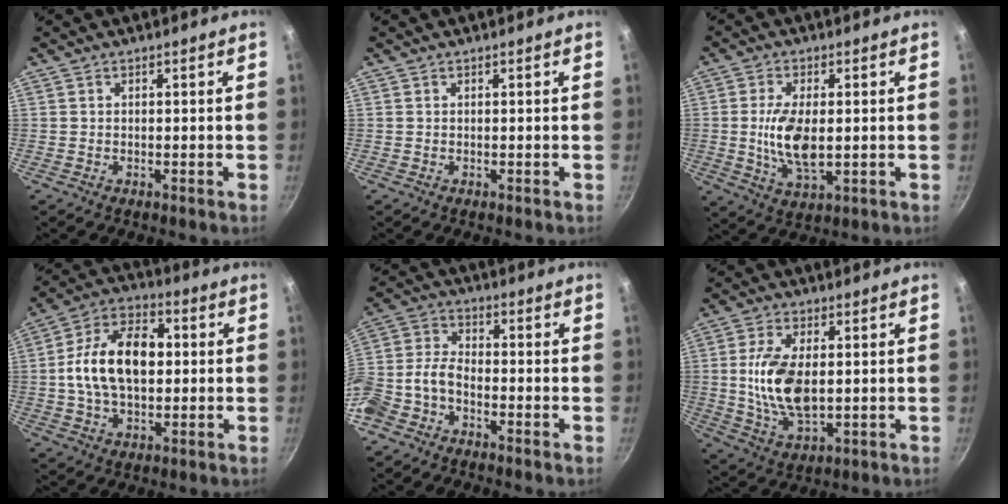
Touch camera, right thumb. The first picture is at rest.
{"total": 0.0}
{"total": 9.8, "force": [-0.2, 4.7, 8.6], "torque": [-0.169, -0.009, -0.002]}
{"total": 16.3, "force": [0.8, 10.3, 12.7], "torque": [-0.194, 0.027, 0.001]}
{"total": 9.8, "force": [-4.4, 5.9, 6.4], "torque": [-0.150, 0.043, -0.105]}
{"total": 12.3, "force": [0.5, 6.5, 10.5], "torque": [-0.200, -0.004, 0.014]}